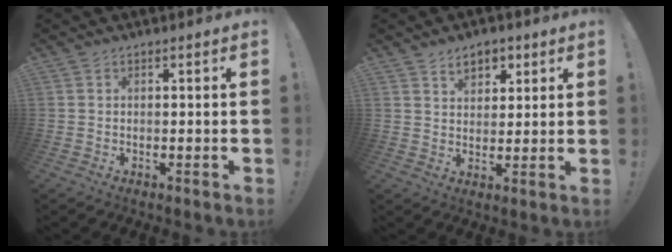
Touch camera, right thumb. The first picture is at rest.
{"total": 6.0, "force": [3.5, 4.2, 2.5], "torque": [-0.033, -0.012, 0.062]}